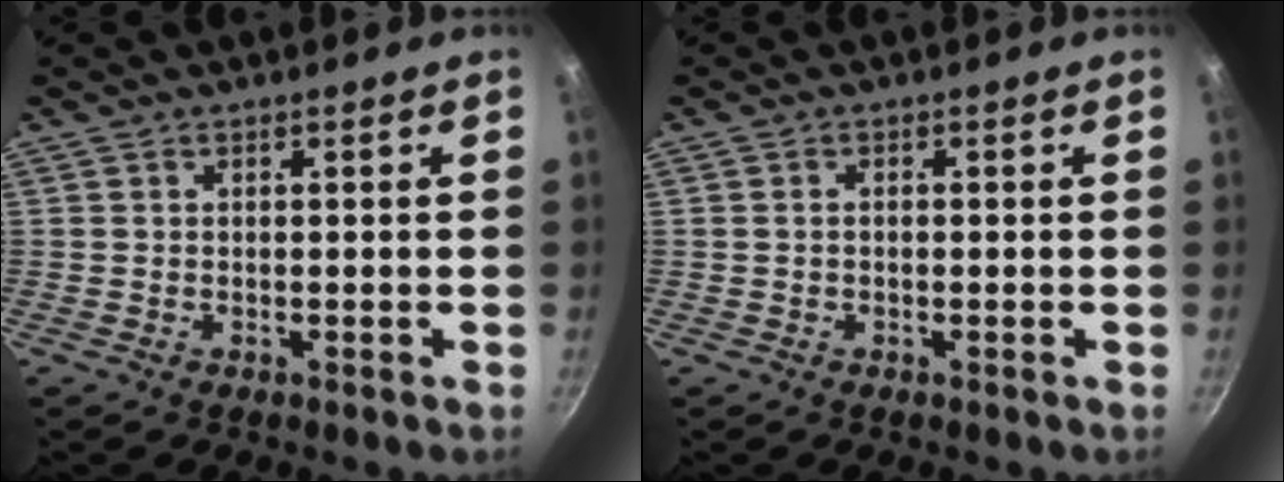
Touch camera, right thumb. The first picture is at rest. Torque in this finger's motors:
{"motor_torque": [0.68, 0.01, -0.58, 0.30, -0.08]}